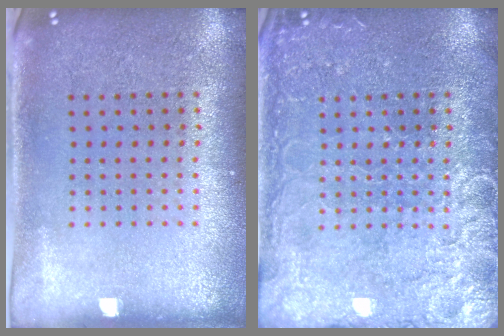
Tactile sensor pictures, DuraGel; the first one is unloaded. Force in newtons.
{"total": 5.0, "press": 5.0, "slide": 0.6}